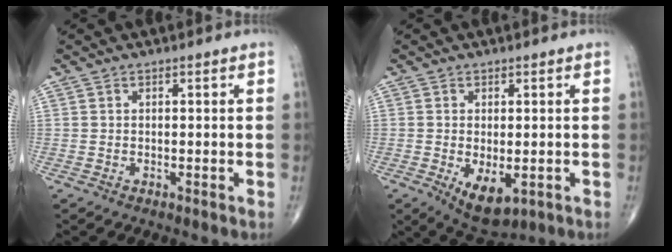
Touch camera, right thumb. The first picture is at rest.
{"total": 6.8, "force": [-1.8, 3.3, 5.6], "torque": [-0.085, -0.013, -0.015]}